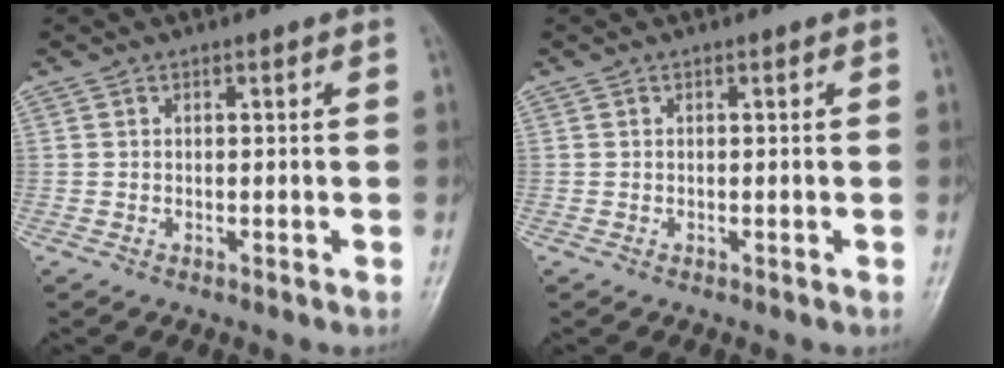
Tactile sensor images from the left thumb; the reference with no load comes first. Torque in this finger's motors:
{"motor_torque": [0.00, 0.00, 0.00, 0.00, 0.00]}